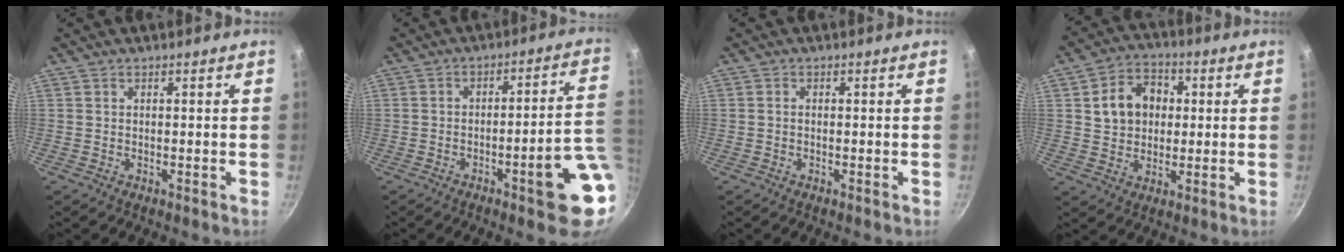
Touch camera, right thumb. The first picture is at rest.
{"total": 13.0, "force": [-3.7, 2.4, 12.2], "torque": [-0.130, 0.027, -0.045]}
{"total": 0.5, "force": [-0.1, 0.4, 0.3], "torque": [-0.004, 0.004, -0.004]}
{"total": 10.3, "force": [1.9, 8.3, 5.8], "torque": [-0.072, 0.015, 0.027]}